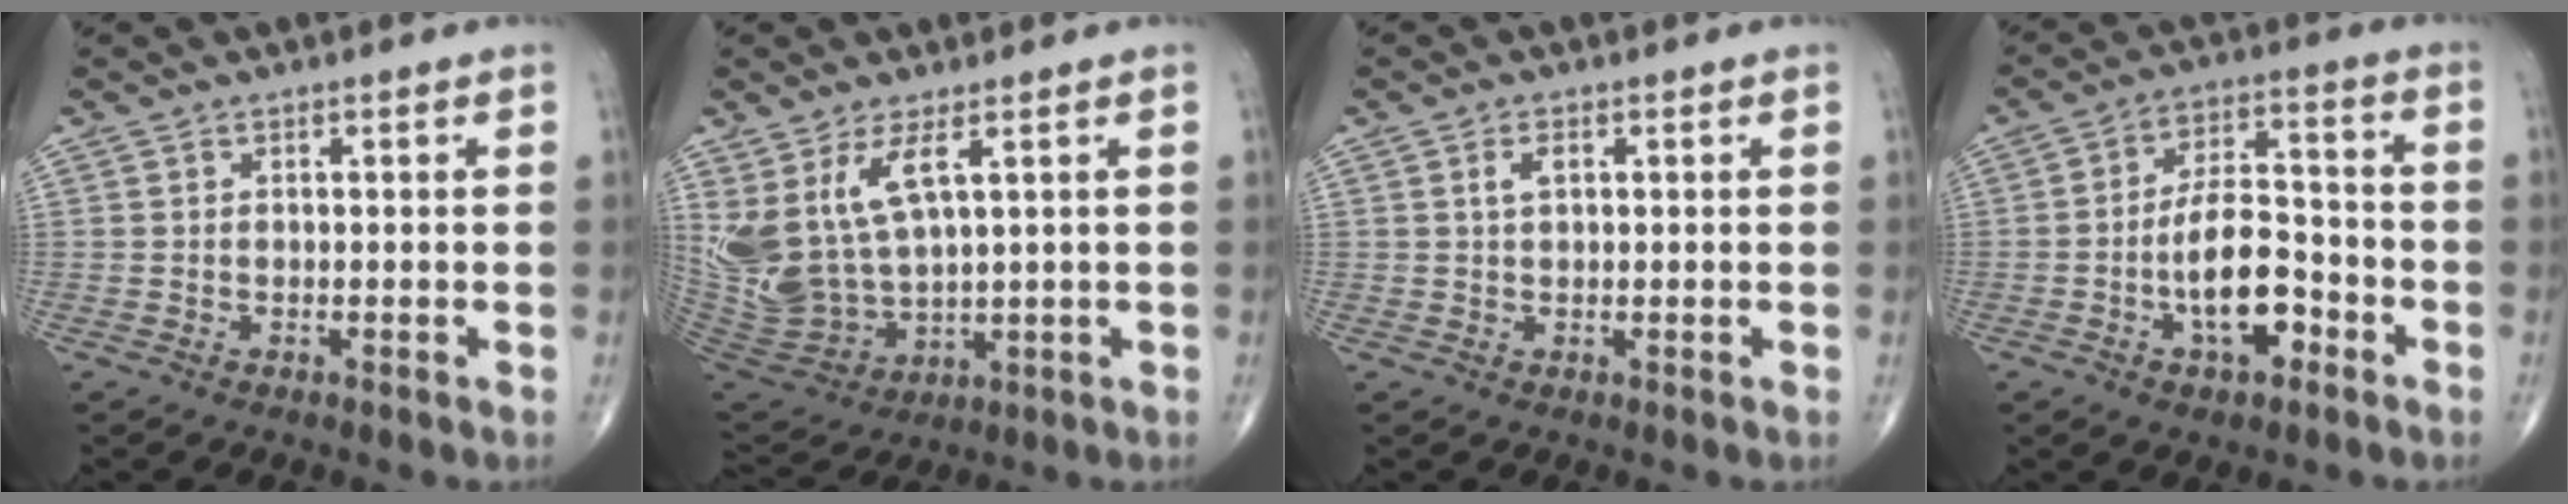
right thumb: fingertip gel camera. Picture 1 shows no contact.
{"total": 13.3, "force": [5.1, 5.9, 10.7], "torque": [-0.222, -0.031, 0.127]}
{"total": 2.0, "force": [0.6, 1.1, 1.6], "torque": [-0.032, 0.004, 0.012]}
{"total": 11.6, "force": [-4.1, 5.5, 9.3], "torque": [-0.145, 0.035, -0.072]}